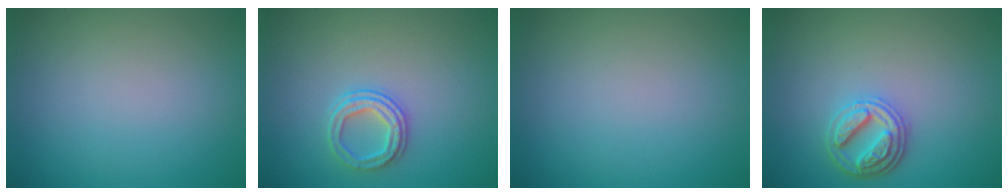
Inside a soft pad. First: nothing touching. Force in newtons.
{"total": 2.5, "press": 2.3, "slide": 1.0}
{"total": 0.0}
{"total": 3.5, "press": 3.1, "slide": 1.6}